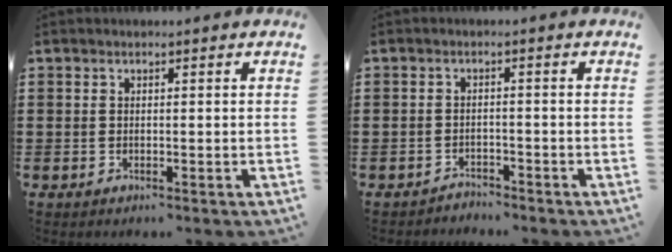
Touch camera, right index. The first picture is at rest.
{"total": 1.9, "force": [-1.9, 0.3, -0.2], "torque": [-0.004, 0.003, -0.042]}